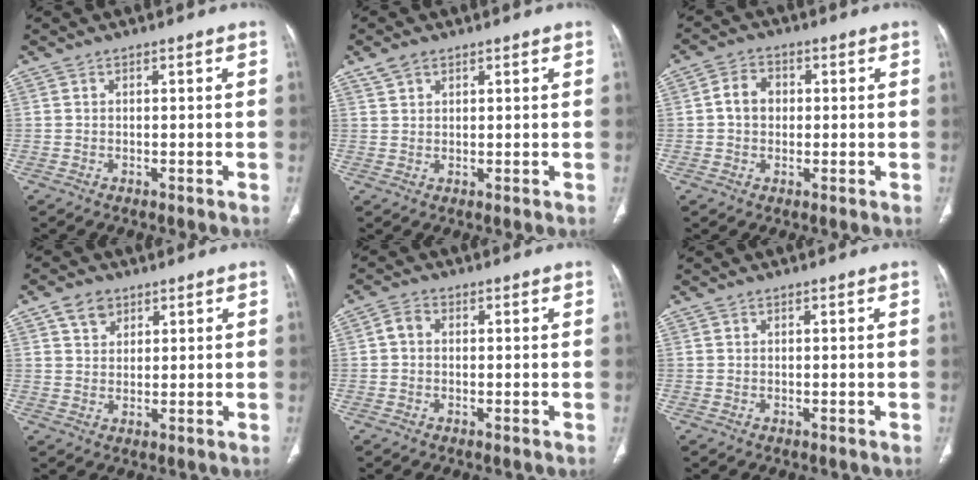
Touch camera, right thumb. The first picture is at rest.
{"total": 2.7, "force": [1.8, 1.5, 1.3], "torque": [-0.024, 0.003, 0.041]}
{"total": 4.8, "force": [0.2, 4.0, 2.7], "torque": [-0.036, 0.013, -0.002]}
{"total": 4.6, "force": [2.7, 3.2, 1.9], "torque": [-0.018, -0.014, 0.050]}
{"total": 2.5, "force": [0.1, 2.0, 1.5], "torque": [-0.022, 0.009, -0.002]}
{"total": 0.0}